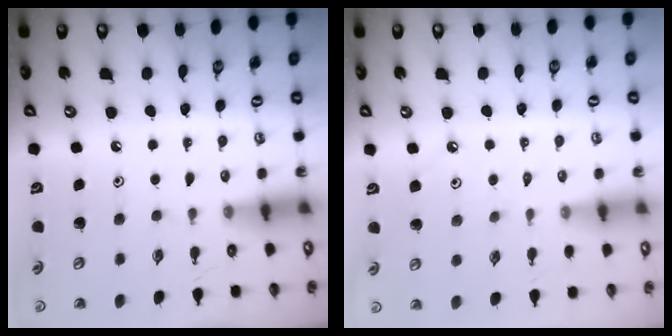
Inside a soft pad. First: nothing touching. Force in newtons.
{"total": 2.6, "press": 2.6, "slide": 0.4}